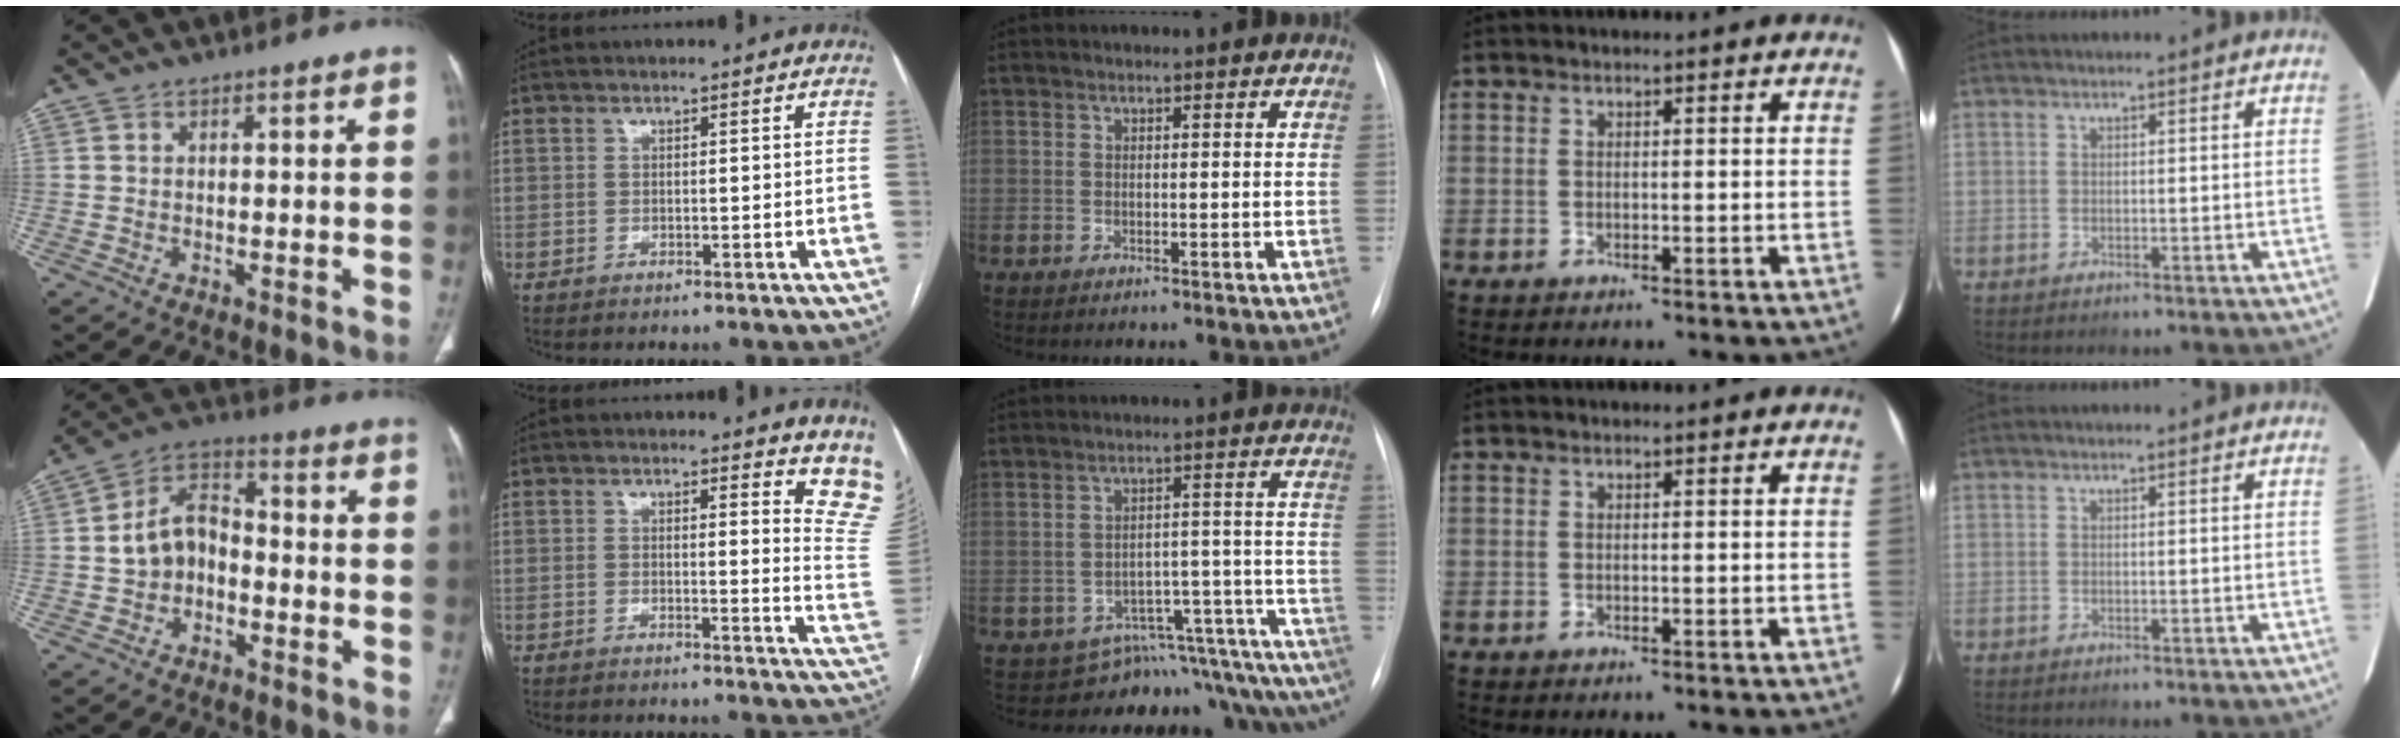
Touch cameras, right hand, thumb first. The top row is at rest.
{"thumb": {"total": 9.0, "force": [-1.7, 6.5, 6.0], "torque": [-0.090, 0.039, -0.045]}, "index": {"total": 8.4, "force": [7.0, 1.5, 4.4], "torque": [-0.030, -0.052, 0.044]}, "middle": {"total": 15.0, "force": [-14.6, 3.0, 1.5], "torque": [0.018, 0.067, -0.177]}}